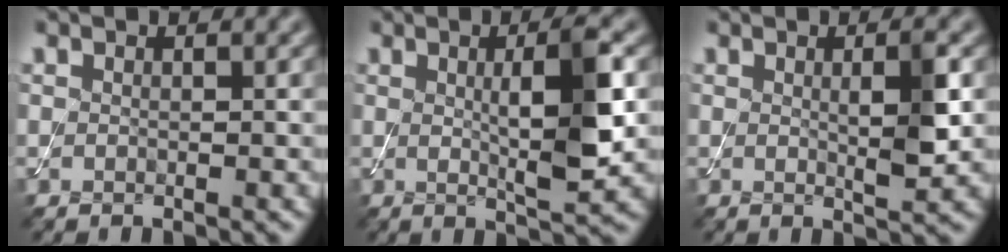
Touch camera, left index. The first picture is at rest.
{"total": 6.0, "force": [0.6, 1.1, 5.9], "torque": [-0.093, 0.000, 0.010]}
{"total": 3.0, "force": [0.4, 0.4, 3.0], "torque": [-0.046, -0.005, 0.006]}